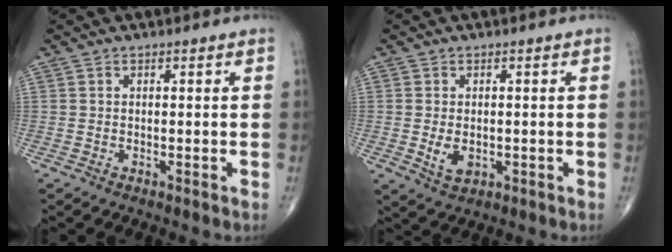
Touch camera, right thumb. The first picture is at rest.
{"total": 4.0, "force": [-0.7, 2.6, 3.0], "torque": [-0.050, -0.006, -0.004]}